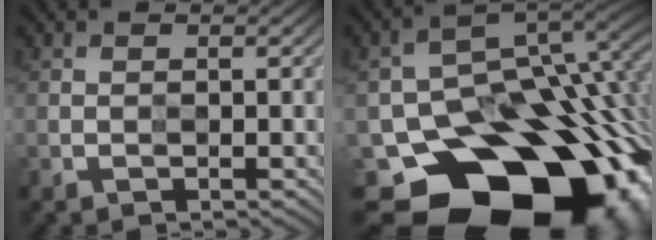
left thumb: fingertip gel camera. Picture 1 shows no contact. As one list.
[{"total": 19.9, "force": [-9.7, 14.0, 10.3], "torque": [-0.141, -0.052, -0.128]}]